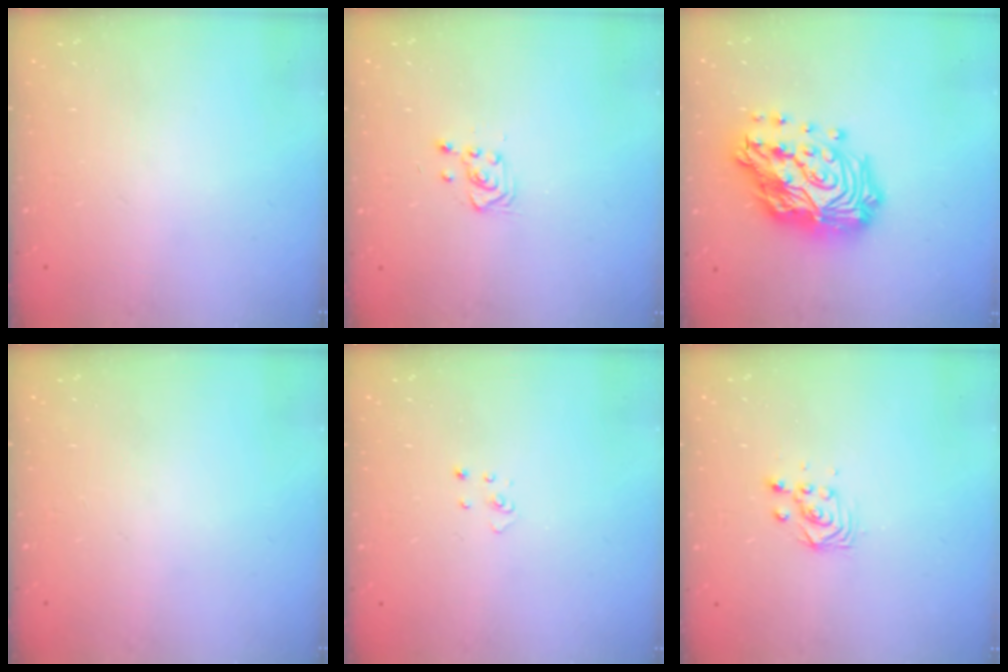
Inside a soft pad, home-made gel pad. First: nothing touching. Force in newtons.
{"total": 2.8, "press": 2.7, "slide": 0.7}
{"total": 23.4, "press": 23.3, "slide": 2.1}
{"total": 0.0}
{"total": 2.2, "press": 2.2, "slide": 0.2}
{"total": 2.9, "press": 2.9, "slide": 0.4}